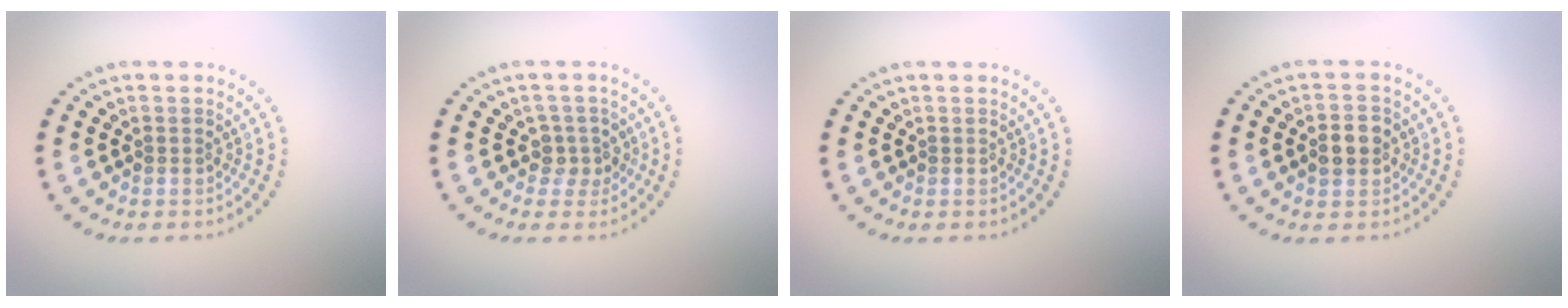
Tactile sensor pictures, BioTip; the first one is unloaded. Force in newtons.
{"total": 1.9, "press": 1.5, "slide": 1.0}
{"total": 0.0}
{"total": 2.8, "press": 2.8, "slide": 0.1}